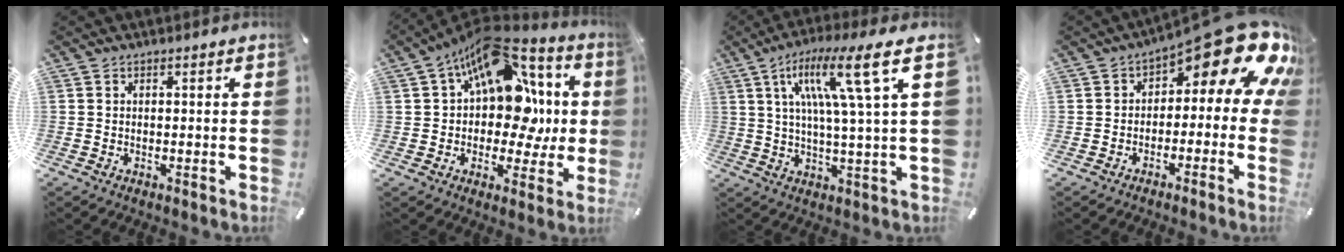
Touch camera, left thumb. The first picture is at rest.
{"total": 19.5, "force": [5.8, 12.8, 13.5], "torque": [-0.221, -0.048, 0.098]}
{"total": 16.8, "force": [6.5, 1.8, 15.4], "torque": [-0.275, -0.018, 0.087]}
{"total": 16.0, "force": [8.4, 6.7, 12.0], "torque": [-0.160, -0.063, 0.138]}